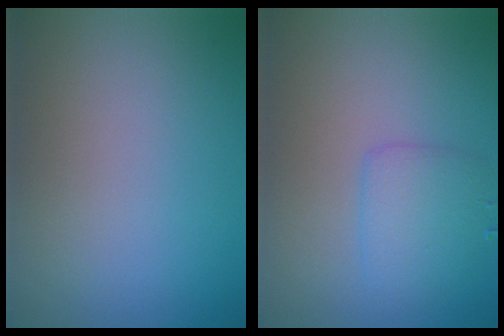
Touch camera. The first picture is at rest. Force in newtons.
{"total": 2.6, "press": 2.6, "slide": 0.0}